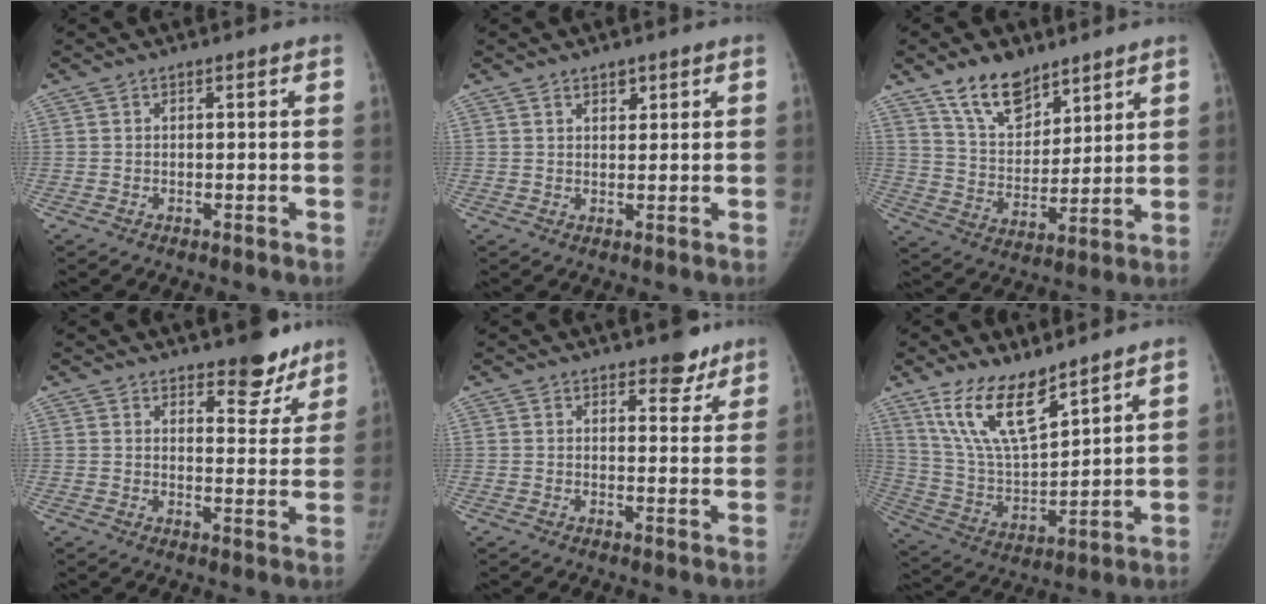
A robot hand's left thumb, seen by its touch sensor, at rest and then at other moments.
{"total": 2.1, "force": [1.4, 1.2, 0.9], "torque": [0.001, -0.008, 0.022]}
{"total": 12.2, "force": [8.7, 6.5, 5.5], "torque": [-0.061, -0.056, 0.165]}
{"total": 7.8, "force": [6.1, 3.3, 3.6], "torque": [-0.007, -0.042, 0.081]}
{"total": 4.6, "force": [3.4, 2.3, 2.0], "torque": [0.004, -0.020, 0.045]}
{"total": 14.8, "force": [10.2, 5.2, 9.4], "torque": [-0.149, -0.057, 0.211]}